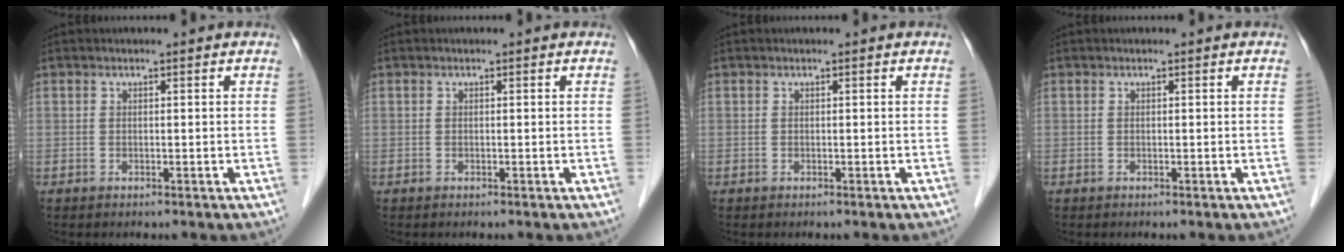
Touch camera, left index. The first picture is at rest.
{"total": 0.0}
{"total": 0.0}
{"total": 0.0}